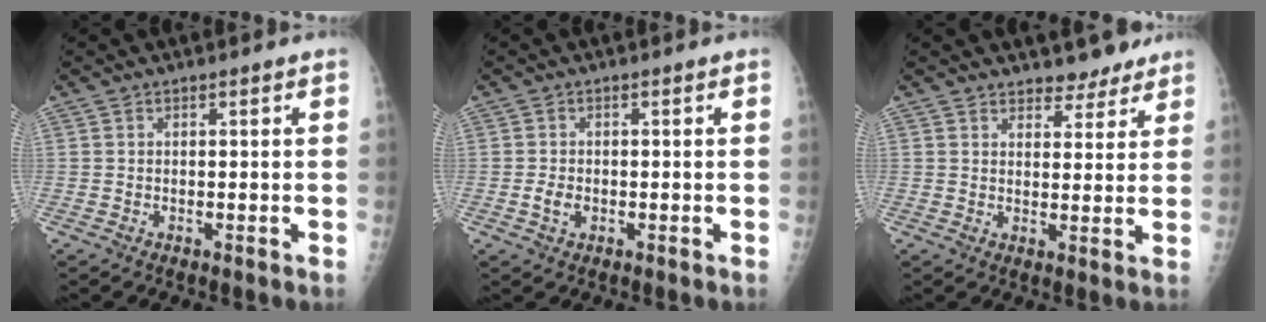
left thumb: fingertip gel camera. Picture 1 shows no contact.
{"total": 2.4, "force": [-0.6, 1.7, 1.6], "torque": [-0.028, 0.002, -0.011]}
{"total": 5.0, "force": [4.3, 2.4, 1.0], "torque": [0.012, -0.030, 0.058]}